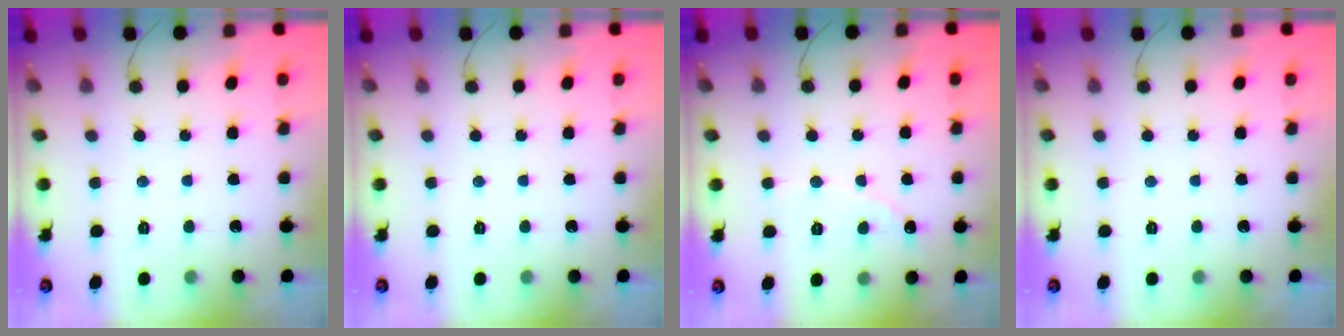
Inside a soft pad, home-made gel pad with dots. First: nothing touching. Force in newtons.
{"total": 0.0}
{"total": 1.8, "press": 1.8, "slide": 0.1}
{"total": 0.0}